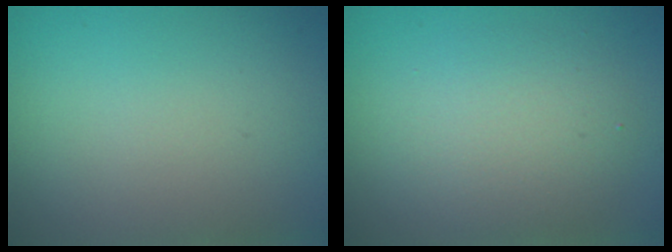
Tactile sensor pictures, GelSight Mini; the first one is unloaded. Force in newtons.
{"total": 3.9, "press": 3.9, "slide": 0.2}